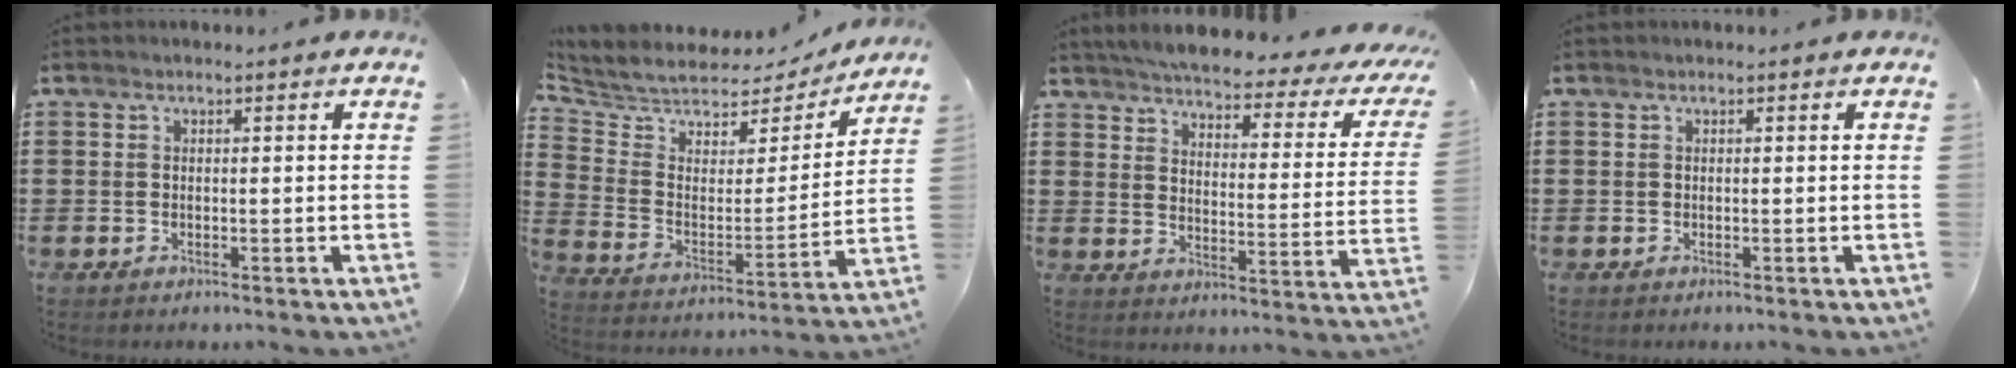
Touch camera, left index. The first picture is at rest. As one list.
[{"total": 5.8, "force": [5.3, 2.2, 0.7], "torque": [-0.053, -0.042, 0.088]}, {"total": 4.1, "force": [3.6, -0.1, 1.9], "torque": [-0.061, -0.033, 0.053]}, {"total": 0.0}]